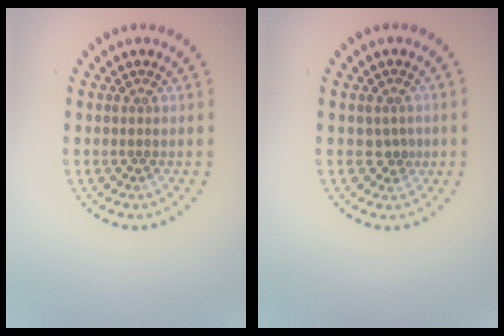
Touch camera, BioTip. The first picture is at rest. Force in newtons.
{"total": 1.4, "press": 1.2, "slide": 0.6}